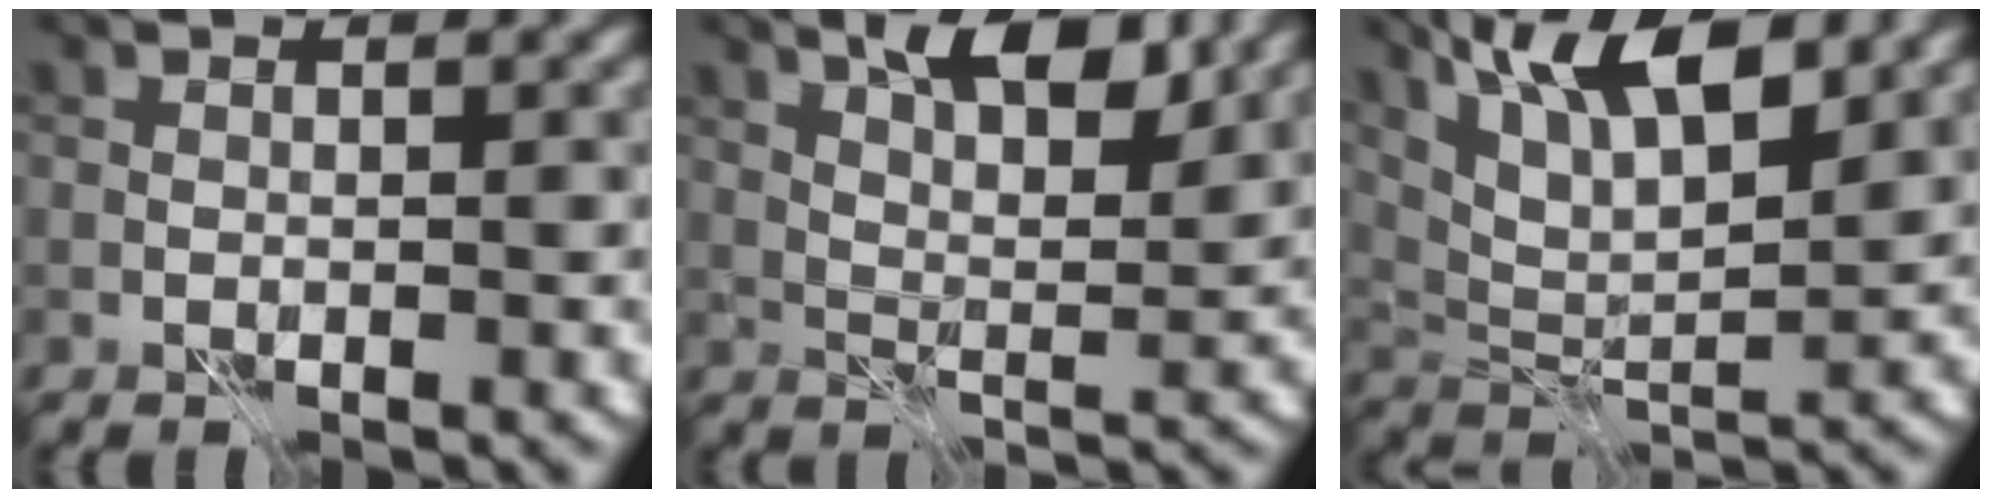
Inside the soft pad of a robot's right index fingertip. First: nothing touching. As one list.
[{"total": 6.7, "force": [4.0, 2.4, 4.7], "torque": [-0.071, 0.003, 0.064]}, {"total": 9.1, "force": [5.3, 3.1, 6.7], "torque": [-0.119, 0.010, 0.089]}]